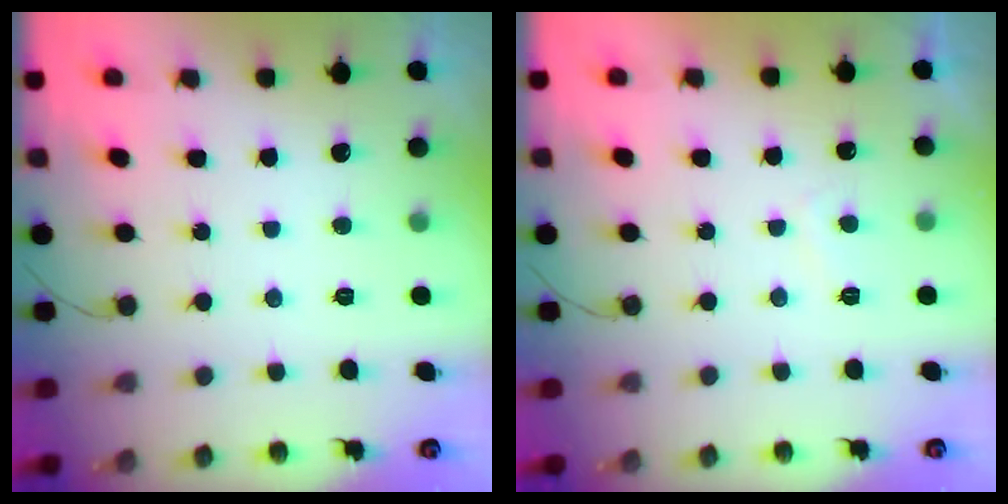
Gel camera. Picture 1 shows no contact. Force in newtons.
{"total": 1.6, "press": 1.4, "slide": 0.7}